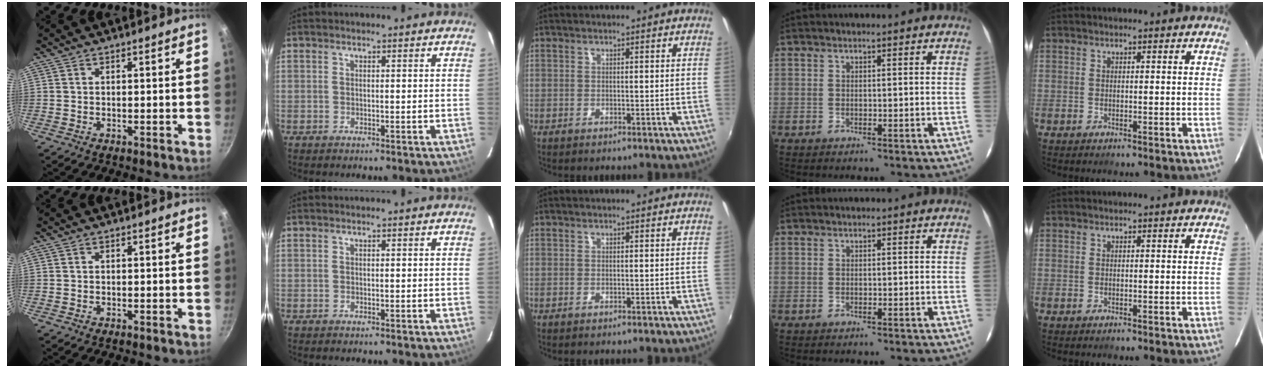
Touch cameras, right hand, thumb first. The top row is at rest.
{}